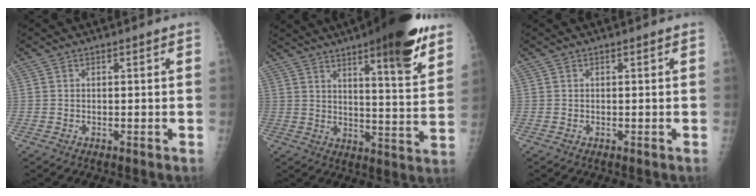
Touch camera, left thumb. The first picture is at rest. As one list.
[{"total": 19.3, "force": [12.3, 3.8, 14.4], "torque": [-0.176, -0.060, 0.171]}, {"total": 0.0}]